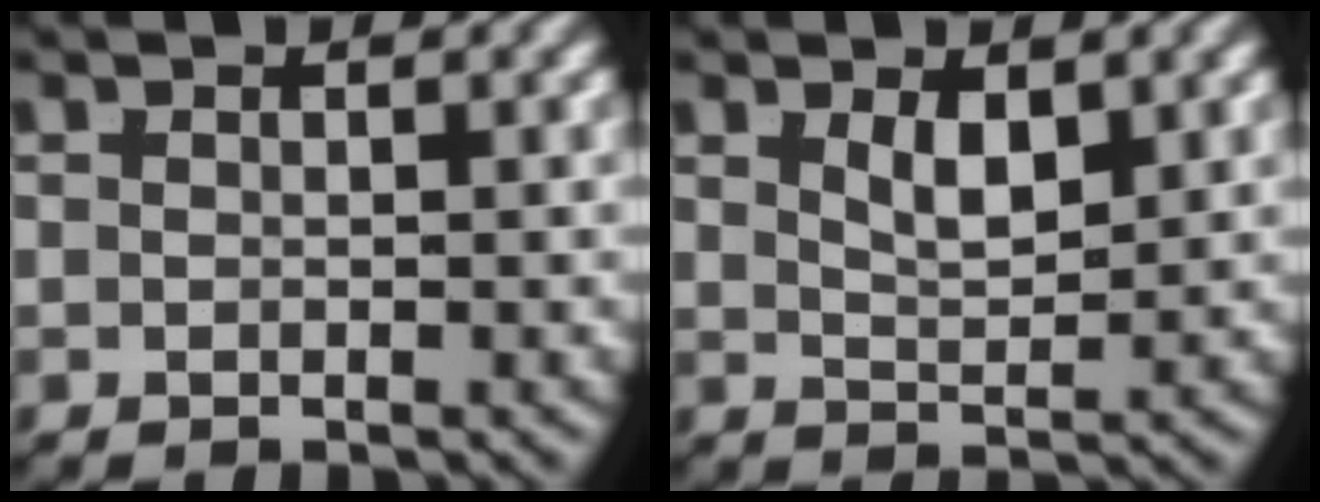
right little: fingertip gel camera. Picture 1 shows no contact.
{"total": 2.1, "force": [1.2, 0.2, 1.7], "torque": [-0.019, -0.015, 0.029]}